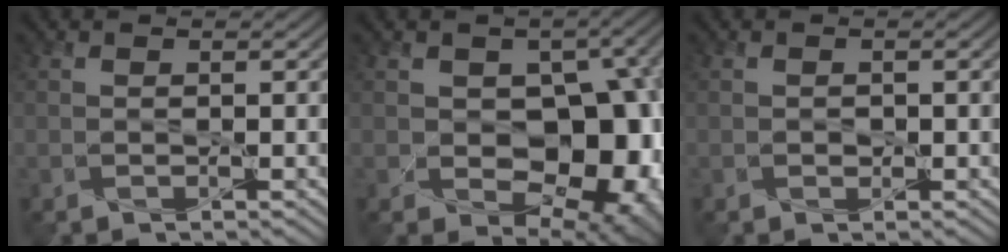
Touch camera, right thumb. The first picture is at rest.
{"total": 14.4, "force": [-1.5, 10.0, 10.2], "torque": [-0.114, -0.023, 0.000]}
{"total": 0.6, "force": [-0.2, 0.5, 0.1], "torque": [-0.003, -0.002, -0.002]}